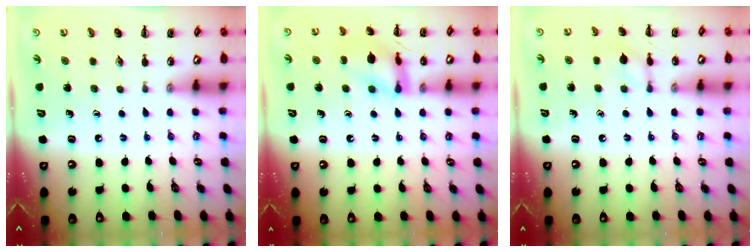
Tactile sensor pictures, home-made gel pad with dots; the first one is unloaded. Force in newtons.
{"total": 11.8, "press": 11.8, "slide": 1.0}
{"total": 5.7, "press": 5.7, "slide": 0.3}